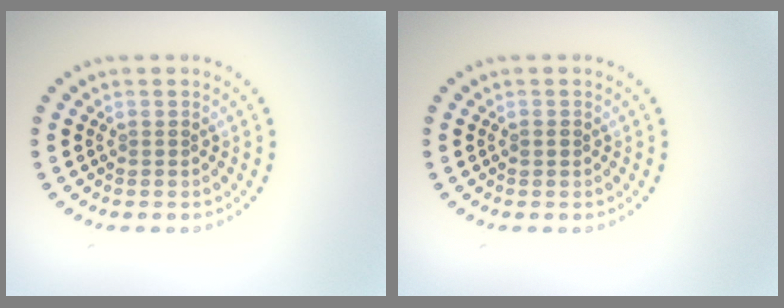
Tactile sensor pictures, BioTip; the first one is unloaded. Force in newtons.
{"total": 0.6, "press": 0.6, "slide": 0.0}